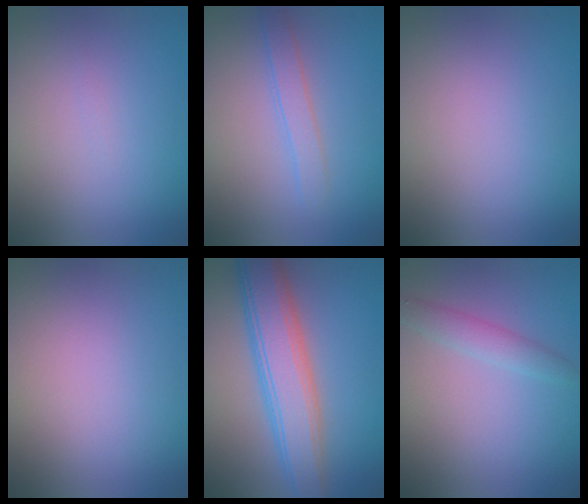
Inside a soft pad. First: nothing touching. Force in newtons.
{"total": 1.7, "press": 1.7, "slide": 0.1}
{"total": 0.0}
{"total": 0.0}
{"total": 6.6, "press": 6.6, "slide": 0.4}
{"total": 2.0, "press": 2.0, "slide": 0.0}